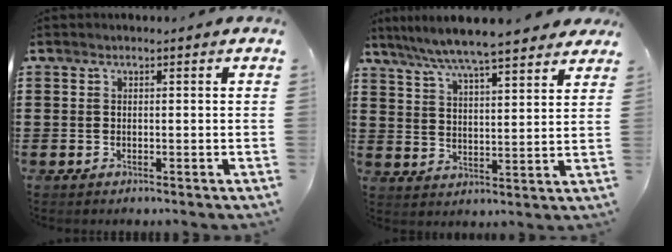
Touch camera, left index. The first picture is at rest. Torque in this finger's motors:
{"motor_torque": [1.81, -0.33, 0.54, 0.21]}